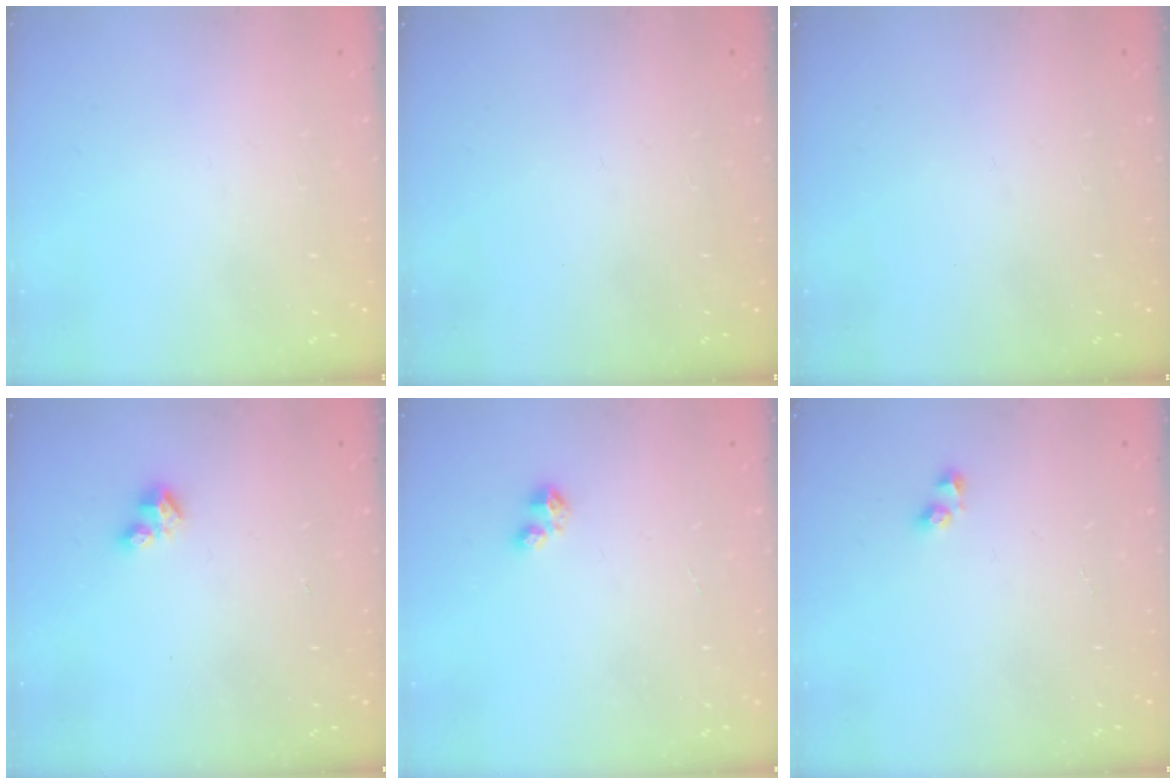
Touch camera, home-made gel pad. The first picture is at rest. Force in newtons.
{"total": 0.0}
{"total": 0.0}
{"total": 3.5, "press": 3.5, "slide": 0.4}
{"total": 2.7, "press": 2.7, "slide": 0.4}
{"total": 2.7, "press": 2.6, "slide": 0.6}